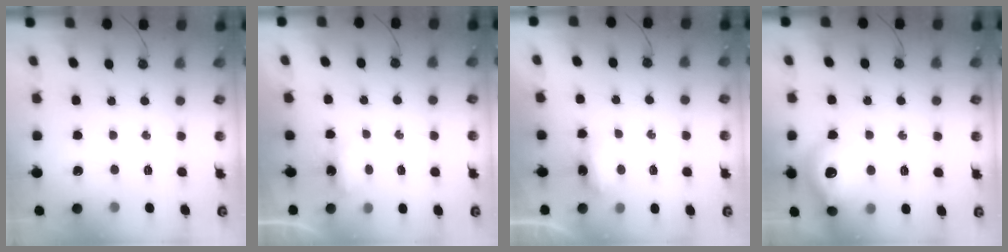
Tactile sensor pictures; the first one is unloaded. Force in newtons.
{"total": 3.2, "press": 3.1, "slide": 0.5}
{"total": 7.1, "press": 5.4, "slide": 4.6}
{"total": 15.8, "press": 15.8, "slide": 1.0}